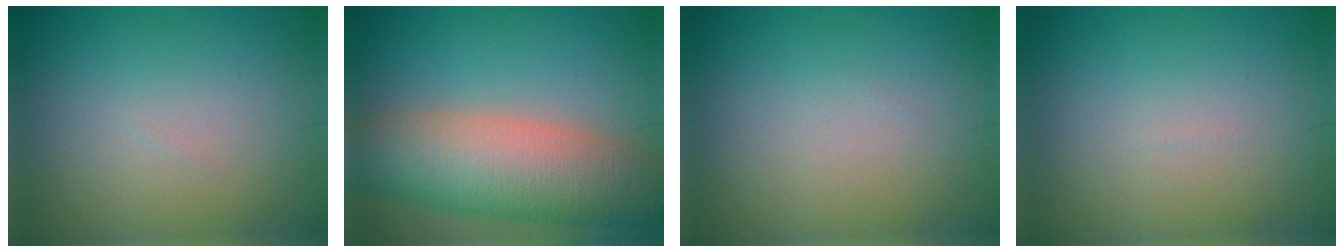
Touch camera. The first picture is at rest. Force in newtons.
{"total": 10.4, "press": 10.4, "slide": 0.5}
{"total": 0.0}
{"total": 0.0}